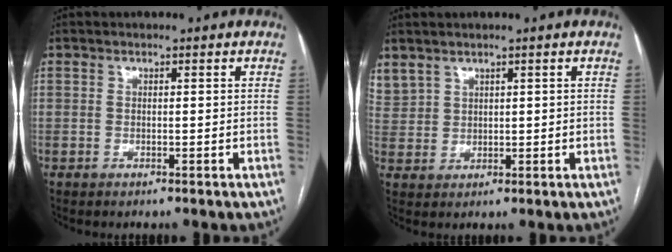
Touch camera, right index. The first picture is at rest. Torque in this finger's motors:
{"motor_torque": [-0.30, 0.25, 0.00, 0.02]}